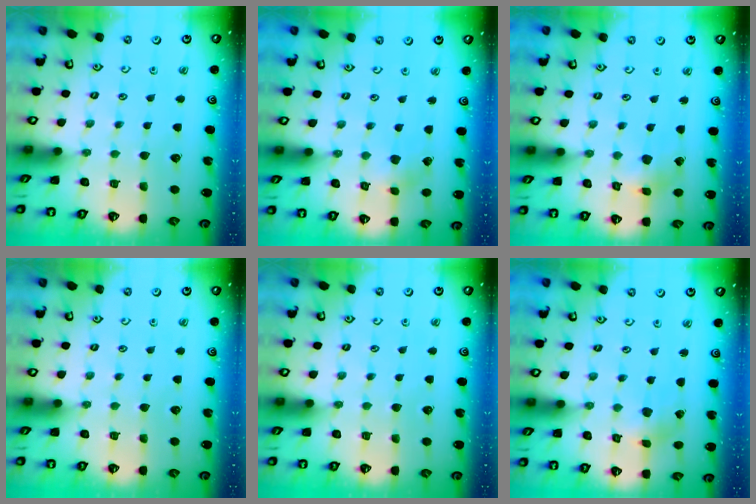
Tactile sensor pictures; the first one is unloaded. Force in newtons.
{"total": 2.8, "press": 2.8, "slide": 0.2}
{"total": 4.0, "press": 3.9, "slide": 0.4}
{"total": 0.0}
{"total": 0.0}
{"total": 1.4, "press": 1.4, "slide": 0.4}